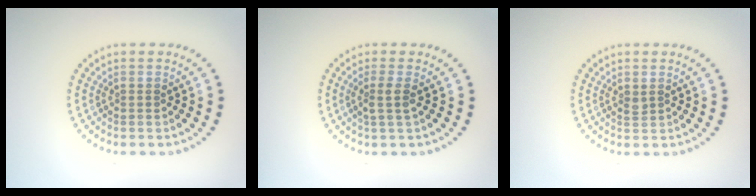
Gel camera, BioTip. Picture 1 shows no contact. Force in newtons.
{"total": 1.5, "press": 1.2, "slide": 0.9}
{"total": 0.6, "press": 0.6, "slide": 0.3}